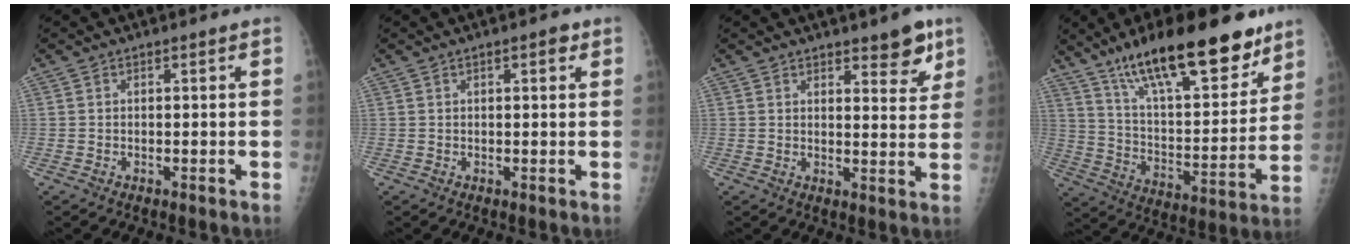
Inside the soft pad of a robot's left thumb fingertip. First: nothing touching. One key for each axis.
{"total": 2.0, "fx": 1.0, "fy": 0.7, "fz": 1.6, "tx": -0.018, "ty": 0.000, "tz": 0.011}
{"total": 6.2, "fx": 4.1, "fy": 2.2, "fz": 4.1, "tx": -0.030, "ty": -0.026, "tz": 0.052}
{"total": 25.6, "fx": 17.5, "fy": 8.1, "fz": 16.9, "tx": -0.232, "ty": -0.064, "tz": 0.287}